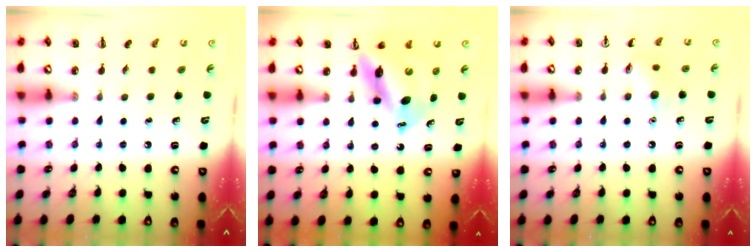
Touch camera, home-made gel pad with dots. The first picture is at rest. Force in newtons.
{"total": 11.6, "press": 10.9, "slide": 3.8}
{"total": 7.6, "press": 7.5, "slide": 0.9}